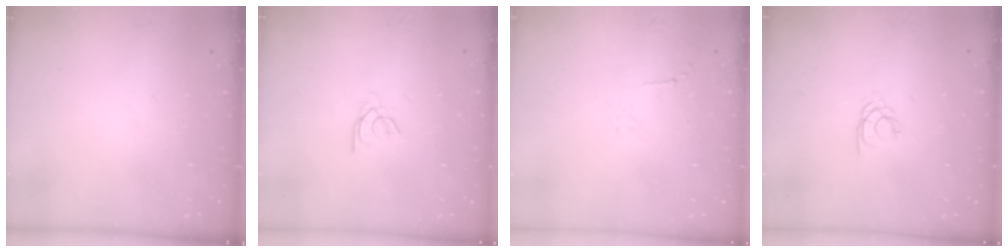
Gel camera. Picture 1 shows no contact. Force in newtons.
{"total": 2.2, "press": 2.1, "slide": 0.4}
{"total": 3.5, "press": 3.5, "slide": 0.8}
{"total": 1.7, "press": 1.7, "slide": 0.1}